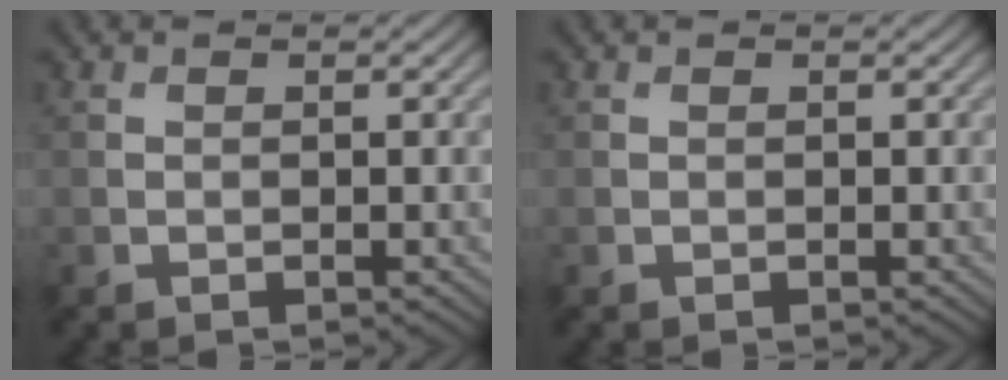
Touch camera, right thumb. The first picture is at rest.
{"total": 0.0}